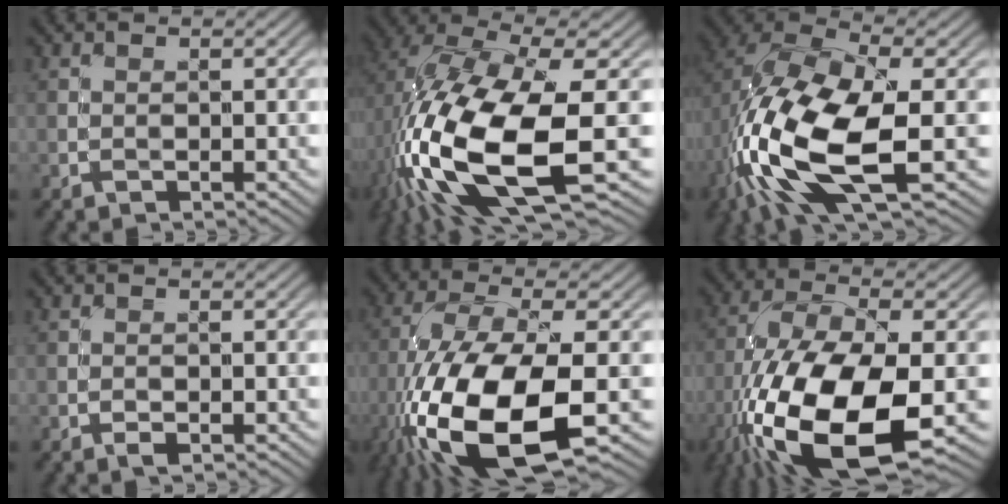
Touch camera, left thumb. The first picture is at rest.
{"total": 17.1, "force": [-3.7, 6.7, 15.3], "torque": [-0.350, -0.022, -0.054]}
{"total": 15.1, "force": [-3.9, 6.7, 12.9], "torque": [-0.298, -0.017, -0.073]}
{"total": 0.8, "force": [-0.4, 0.3, 0.6], "torque": [-0.008, 0.001, -0.008]}
{"total": 16.3, "force": [-6.2, 6.0, 13.9], "torque": [-0.310, -0.030, -0.111]}
{"total": 18.1, "force": [-7.1, 7.5, 14.8], "torque": [-0.319, -0.030, -0.126]}